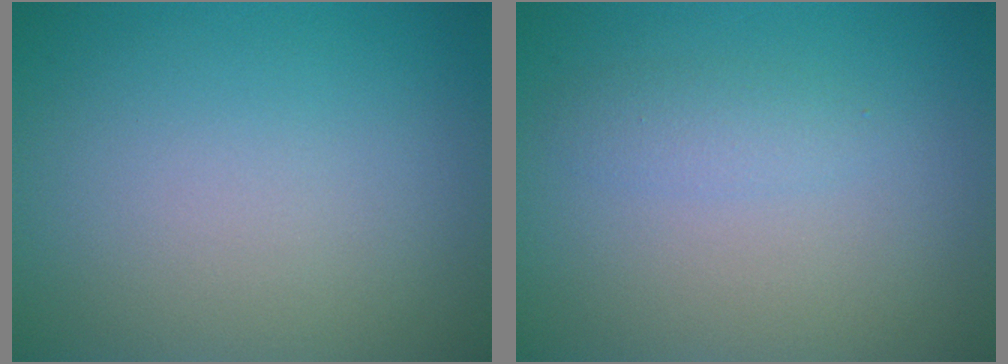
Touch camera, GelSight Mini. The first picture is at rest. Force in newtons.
{"total": 1.4, "press": 1.4, "slide": 0.1}